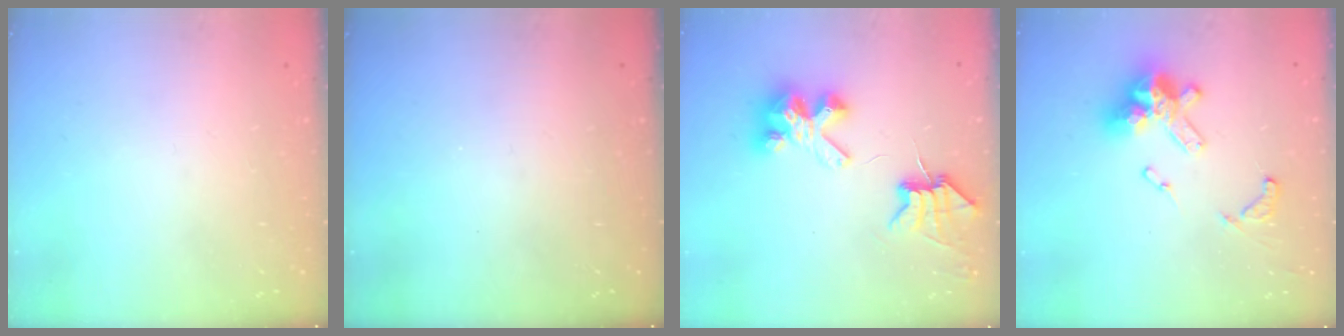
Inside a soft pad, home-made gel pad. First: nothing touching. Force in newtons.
{"total": 0.0}
{"total": 7.5, "press": 7.5, "slide": 0.5}
{"total": 15.1, "press": 15.0, "slide": 1.6}